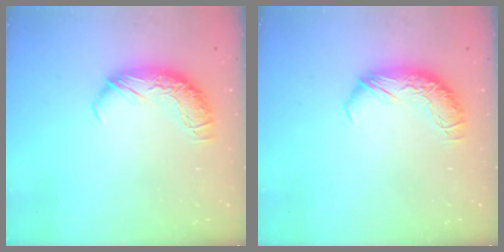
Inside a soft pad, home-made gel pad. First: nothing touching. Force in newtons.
{"total": 0.0}